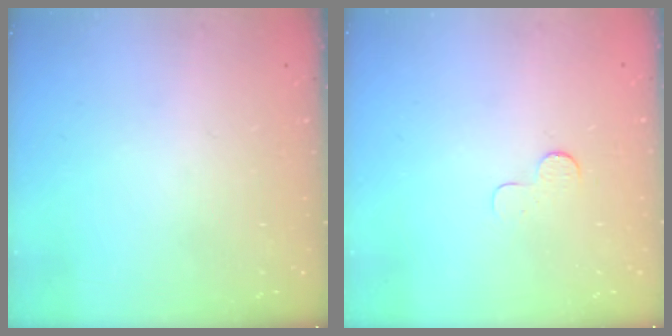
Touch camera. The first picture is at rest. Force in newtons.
{"total": 3.7, "press": 3.7, "slide": 0.4}